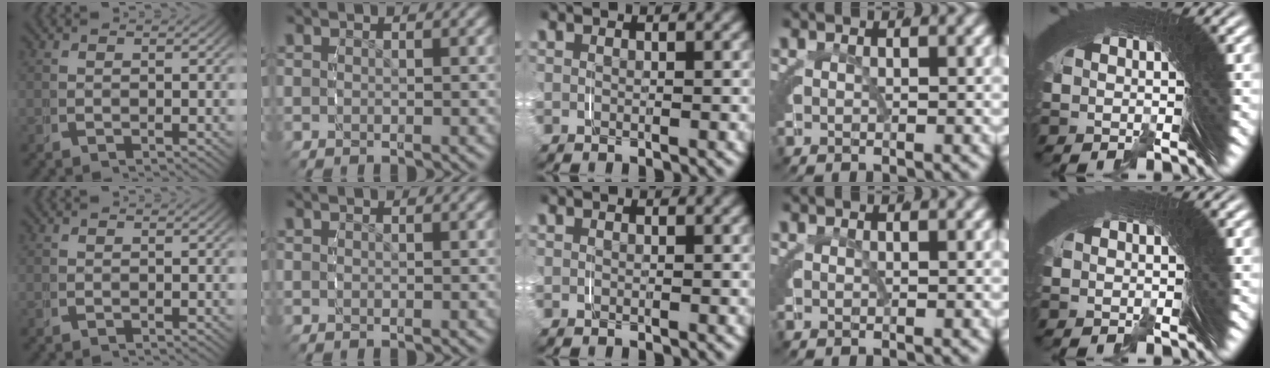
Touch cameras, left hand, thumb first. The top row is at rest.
{}